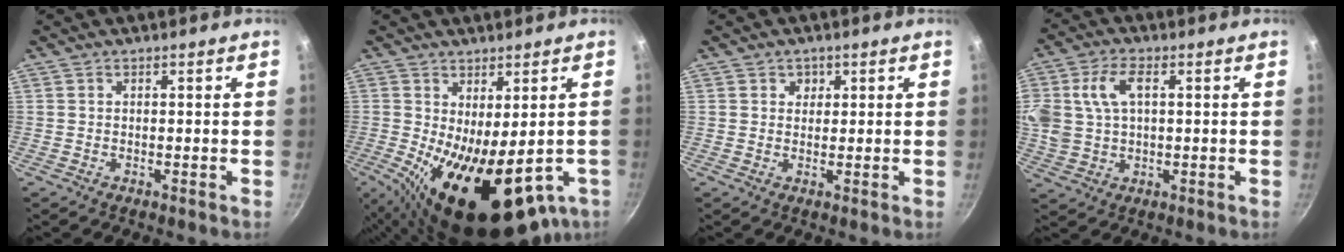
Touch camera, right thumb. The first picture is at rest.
{"total": 17.7, "force": [-4.6, 7.5, 15.3], "torque": [-0.206, -0.022, -0.046]}
{"total": 2.0, "force": [0.8, 1.8, 0.5], "torque": [0.007, -0.003, 0.010]}
{"total": 12.5, "force": [2.8, 8.3, 8.9], "torque": [-0.191, 0.018, 0.054]}